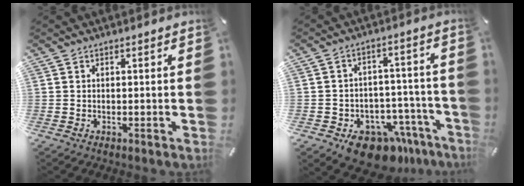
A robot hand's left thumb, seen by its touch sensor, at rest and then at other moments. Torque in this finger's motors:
{"motor_torque": [0.08, 2.45, 0.47, 0.40, 0.05]}